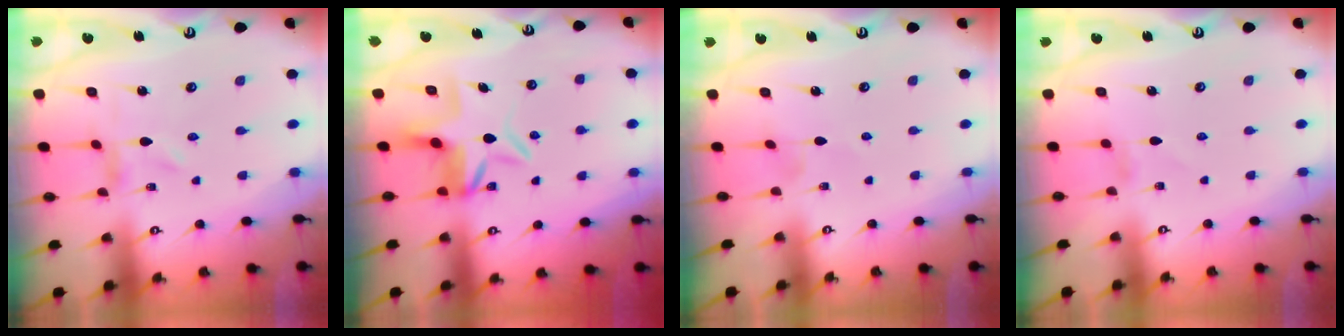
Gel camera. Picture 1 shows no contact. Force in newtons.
{"total": 5.8, "press": 5.3, "slide": 2.3}
{"total": 1.9, "press": 1.9, "slide": 0.4}
{"total": 0.7, "press": 0.7, "slide": 0.1}